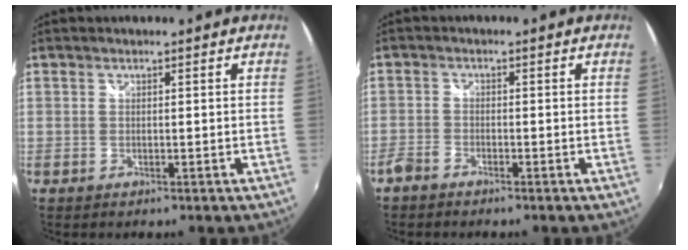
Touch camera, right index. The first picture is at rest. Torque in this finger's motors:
{"motor_torque": [0.04, 0.04, 0.03, 0.02]}